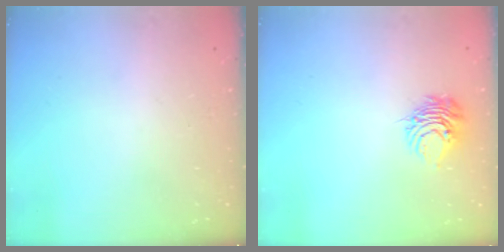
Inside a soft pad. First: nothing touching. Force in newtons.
{"total": 6.9, "press": 6.9, "slide": 0.5}